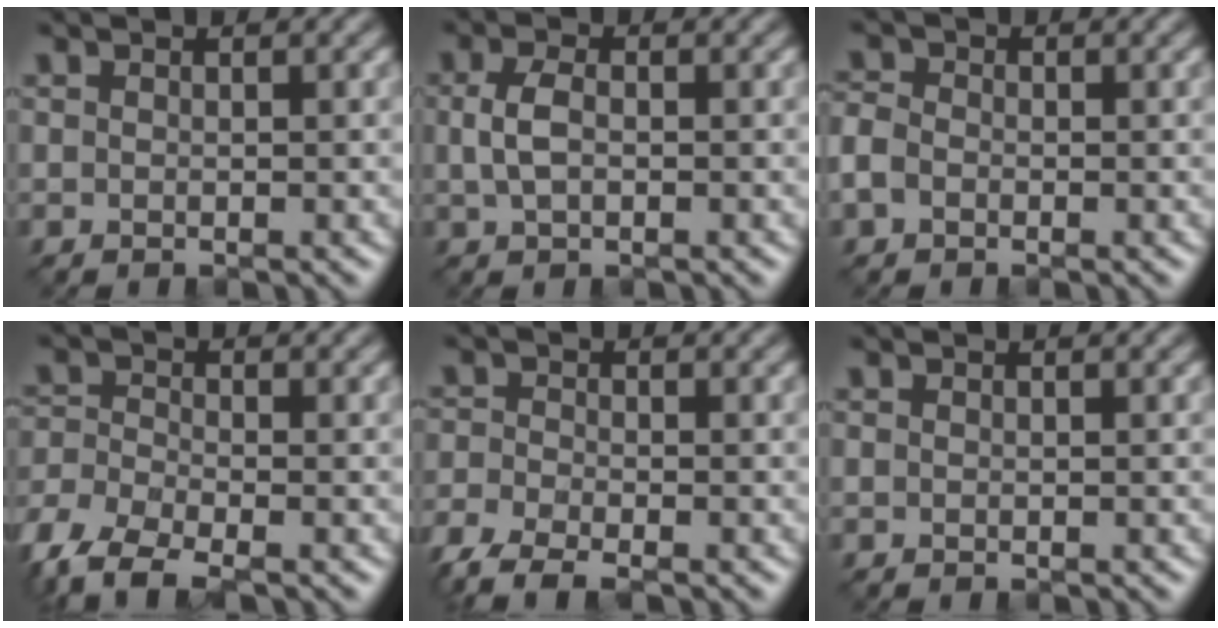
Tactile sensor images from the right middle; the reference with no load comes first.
{"total": 2.3, "force": [0.2, 1.4, 1.9], "torque": [-0.047, 0.006, 0.002]}
{"total": 2.0, "force": [-0.7, 1.5, 1.0], "torque": [-0.020, 0.003, -0.024]}
{"total": 6.3, "force": [-4.4, 2.5, 3.7], "torque": [-0.084, -0.011, -0.097]}
{"total": 5.0, "force": [-3.7, 1.9, 2.8], "torque": [-0.059, -0.010, -0.085]}
{"total": 0.0}